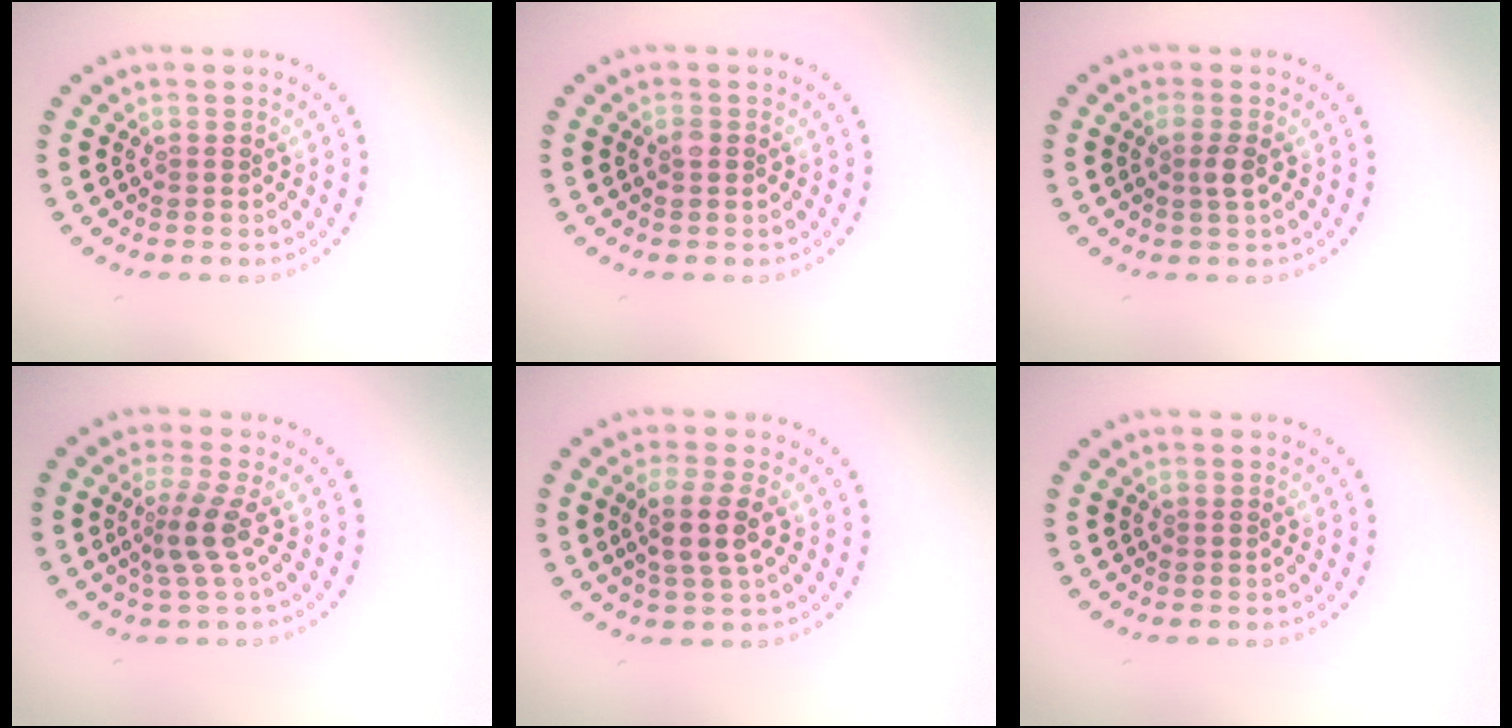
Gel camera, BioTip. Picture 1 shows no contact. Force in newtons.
{"total": 1.2, "press": 1.2, "slide": 0.0}
{"total": 1.4, "press": 1.2, "slide": 0.8}
{"total": 2.6, "press": 1.8, "slide": 1.8}
{"total": 2.8, "press": 2.6, "slide": 1.2}
{"total": 0.0}